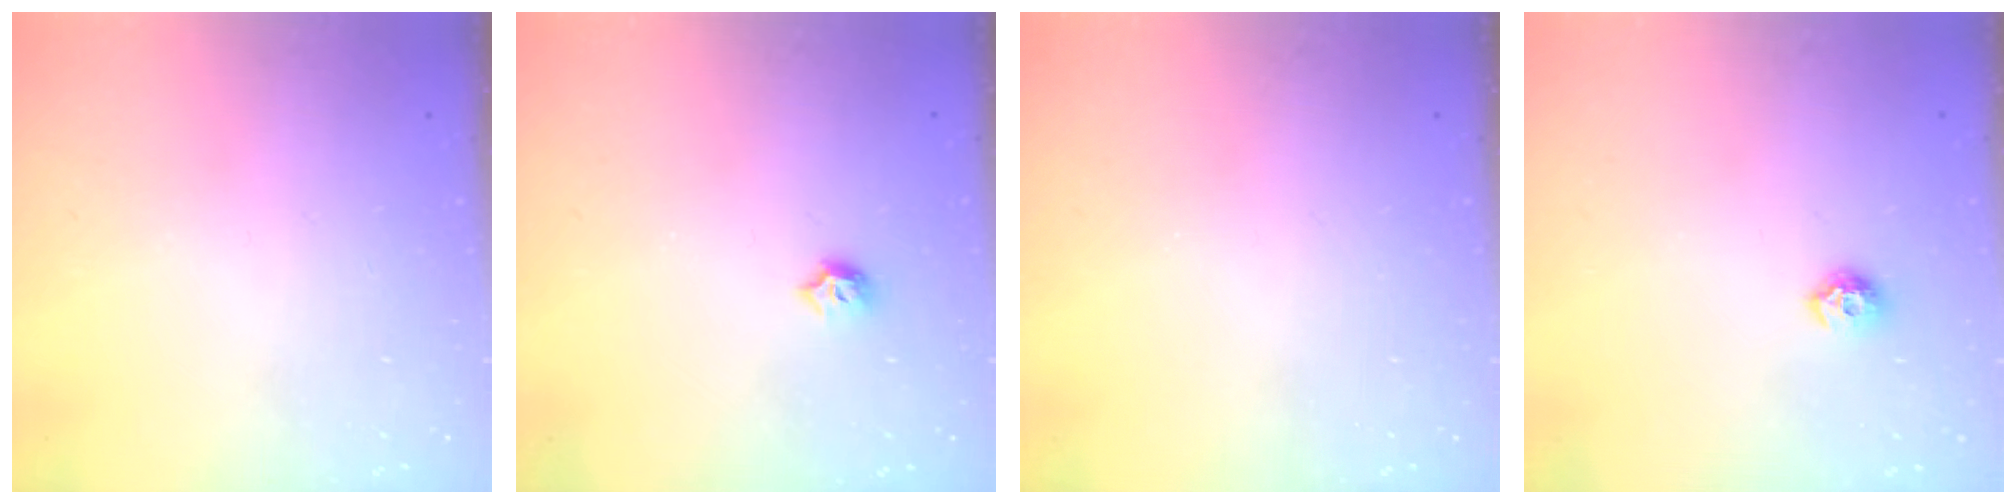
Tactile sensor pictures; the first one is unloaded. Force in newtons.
{"total": 4.9, "press": 4.8, "slide": 0.9}
{"total": 0.0}
{"total": 6.4, "press": 6.3, "slide": 0.9}